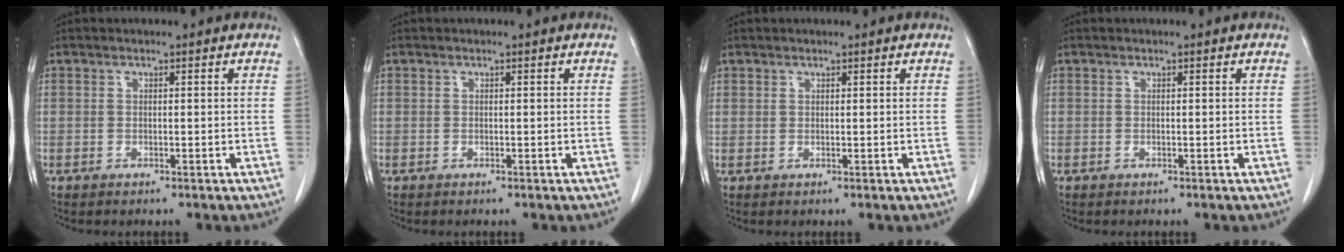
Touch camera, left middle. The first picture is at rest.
{"total": 0.0}
{"total": 0.8, "force": [0.6, 0.6, 0.0], "torque": [0.007, 0.001, 0.007]}
{"total": 0.0}